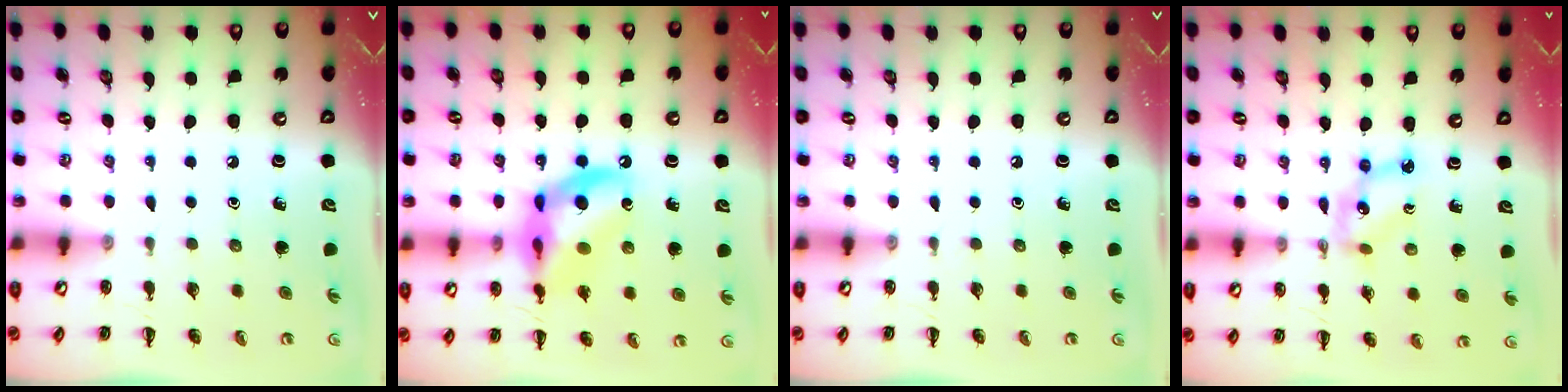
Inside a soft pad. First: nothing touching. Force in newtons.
{"total": 14.1, "press": 13.7, "slide": 3.3}
{"total": 0.0}
{"total": 5.2, "press": 5.0, "slide": 1.3}